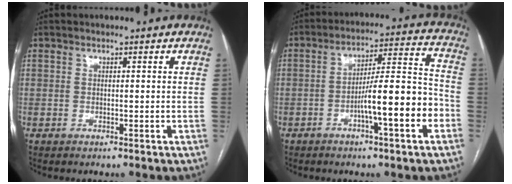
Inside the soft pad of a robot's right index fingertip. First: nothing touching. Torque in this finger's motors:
{"motor_torque": [1.71, -0.43, 0.93, 0.17]}